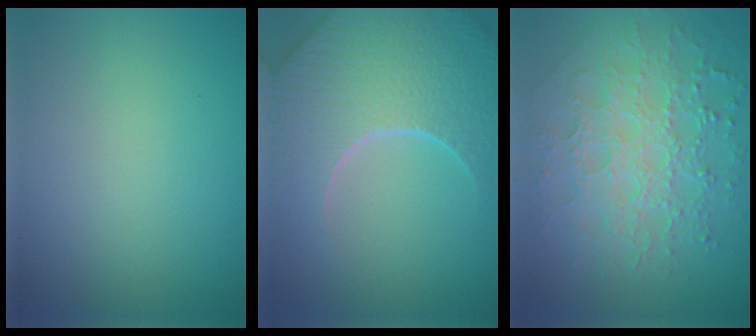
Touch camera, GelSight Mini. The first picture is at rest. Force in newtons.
{"total": 7.7, "press": 7.4, "slide": 2.2}
{"total": 7.9, "press": 5.7, "slide": 5.5}